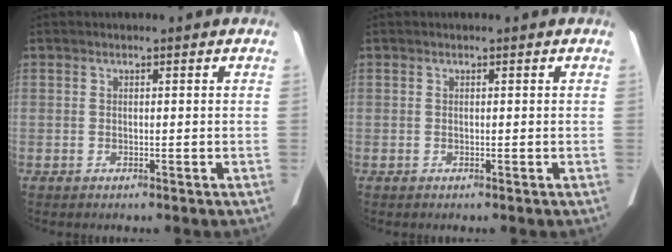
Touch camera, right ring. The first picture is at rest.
{"total": 0.0}